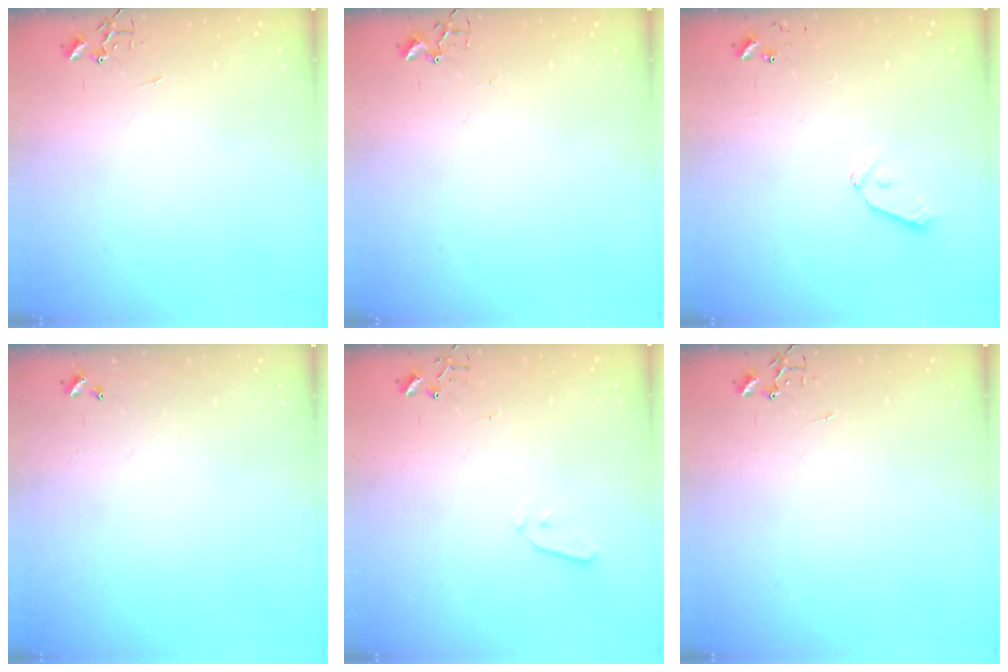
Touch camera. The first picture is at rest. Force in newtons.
{"total": 3.3, "press": 3.3, "slide": 0.5}
{"total": 6.0, "press": 6.0, "slide": 0.7}
{"total": 0.0}
{"total": 3.6, "press": 3.6, "slide": 0.5}
{"total": 0.0}